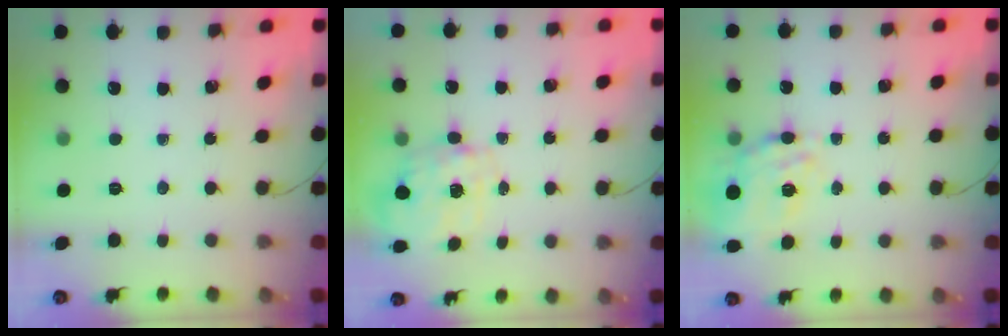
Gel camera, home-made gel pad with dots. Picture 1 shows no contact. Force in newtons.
{"total": 2.7, "press": 2.6, "slide": 0.8}
{"total": 16.5, "press": 16.2, "slide": 3.2}